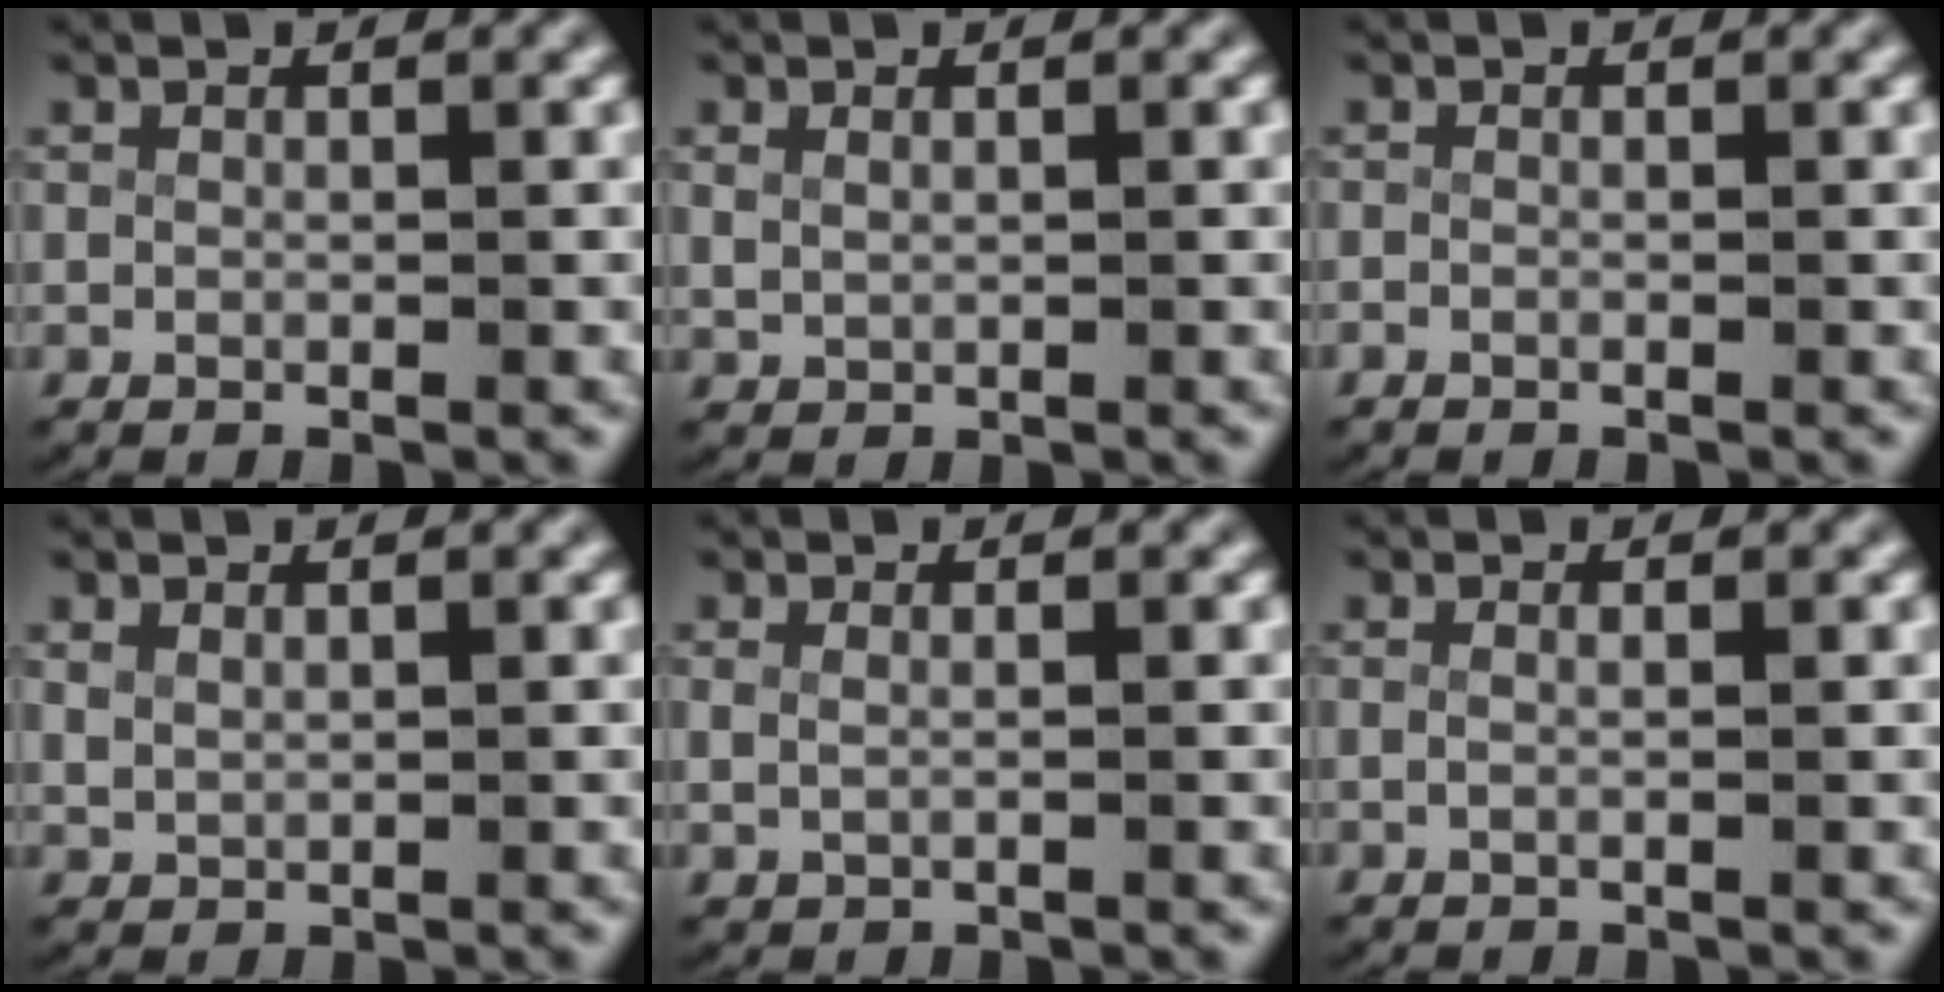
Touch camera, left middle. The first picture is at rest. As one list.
[{"total": 0.8, "force": [0.5, 0.4, 0.4], "torque": [-0.015, -0.002, 0.019]}, {"total": 1.0, "force": [-0.8, 0.6, 0.2], "torque": [-0.012, -0.004, -0.014]}, {"total": 0.9, "force": [0.8, 0.4, 0.3], "torque": [-0.011, -0.003, 0.025]}, {"total": 1.0, "force": [0.3, 0.5, 0.9], "torque": [-0.025, -0.005, 0.011]}, {"total": 0.7, "force": [-0.2, -0.2, 0.7], "torque": [-0.019, -0.008, 0.001]}]